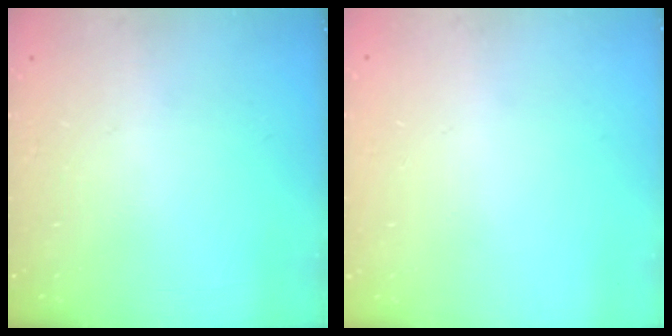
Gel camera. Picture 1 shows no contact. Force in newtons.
{"total": 0.0}